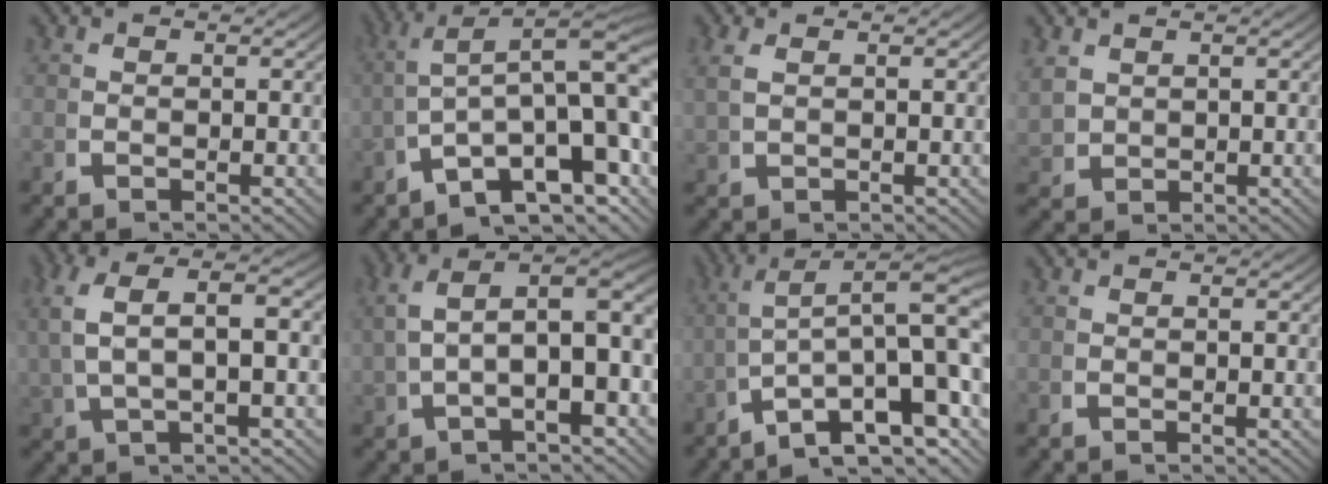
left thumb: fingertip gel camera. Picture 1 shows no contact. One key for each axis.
{"total": 13.7, "fx": -2.6, "fy": 7.5, "fz": 11.1, "tx": -0.184, "ty": -0.041, "tz": -0.024}
{"total": 1.2, "fx": 0.9, "fy": 0.2, "fz": 0.8, "tx": -0.022, "ty": 0.007, "tz": 0.024}
{"total": 2.3, "fx": 1.0, "fy": 1.8, "fz": 0.9, "tx": -0.033, "ty": -0.005, "tz": 0.033}
{"total": 6.8, "fx": 2.0, "fy": 2.8, "fz": 5.9, "tx": -0.112, "ty": 0.022, "tz": 0.033}
{"total": 9.8, "fx": 1.8, "fy": 5.6, "fz": 7.8, "tx": -0.111, "ty": 0.004, "tz": 0.021}
{"total": 13.1, "fx": -3.6, "fy": 6.7, "fz": 10.6, "tx": -0.180, "ty": -0.043, "tz": -0.036}
{"total": 0.0}